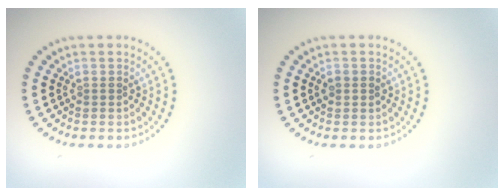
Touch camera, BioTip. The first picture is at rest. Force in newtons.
{"total": 1.0, "press": 1.0, "slide": 0.3}